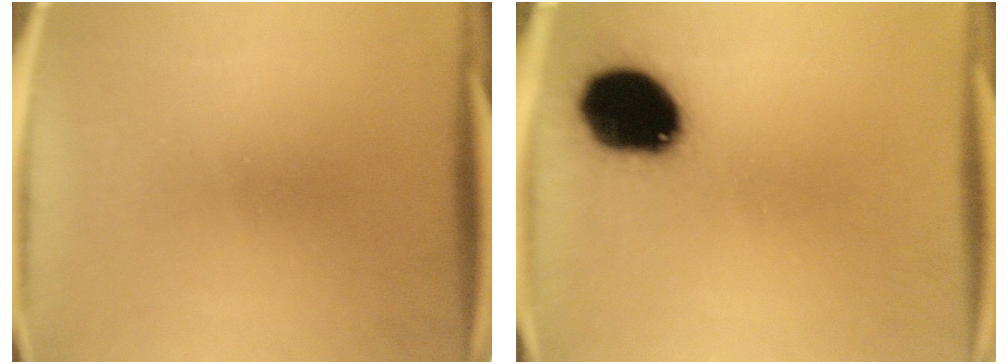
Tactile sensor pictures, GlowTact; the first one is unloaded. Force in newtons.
{"total": 18.6}